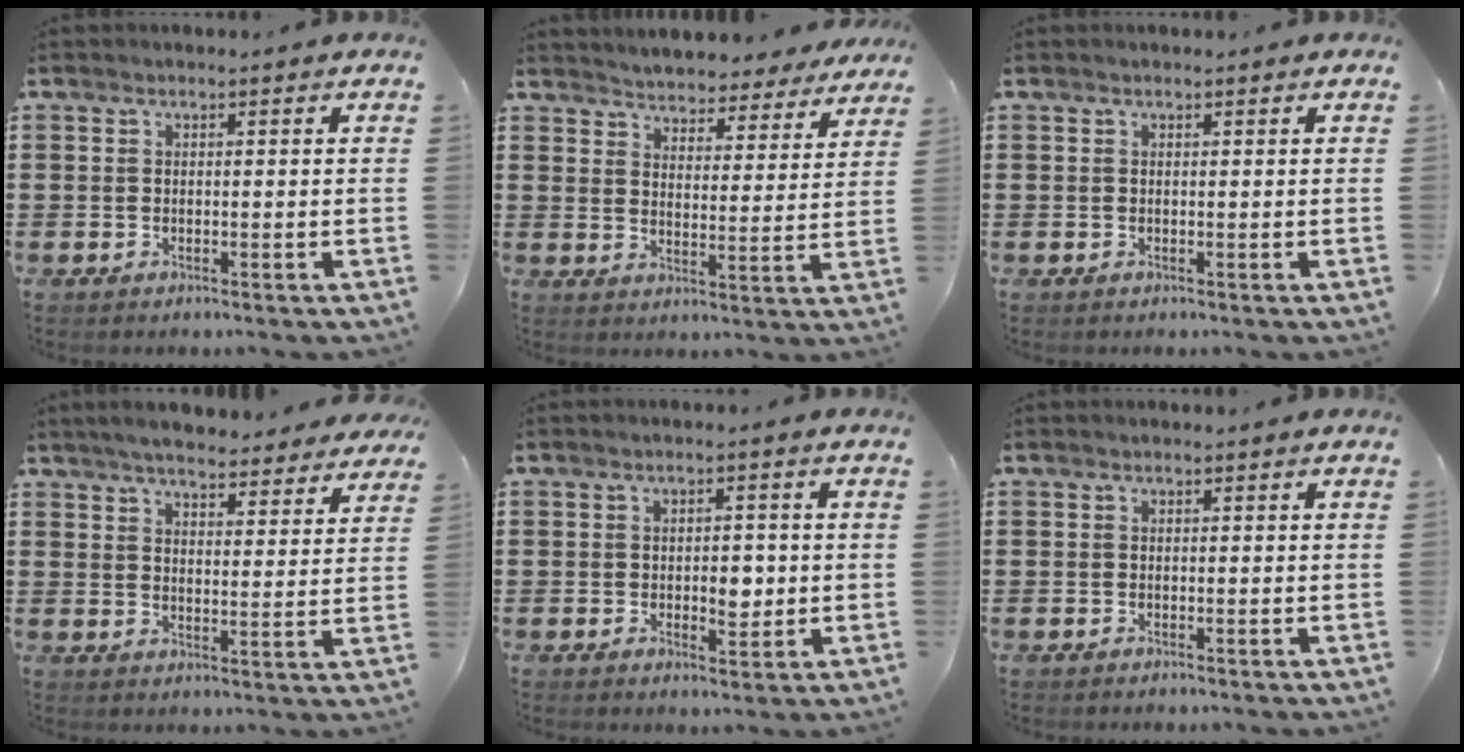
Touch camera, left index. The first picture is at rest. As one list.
[{"total": 4.2, "force": [4.2, 0.0, -0.3], "torque": [-0.018, -0.031, 0.073]}, {"total": 0.0}, {"total": 5.3, "force": [5.1, 0.4, 1.5], "torque": [-0.049, -0.021, 0.090]}, {"total": 4.0, "force": [-0.5, 2.3, 3.2], "torque": [-0.040, -0.005, -0.017]}, {"total": 0.0}]